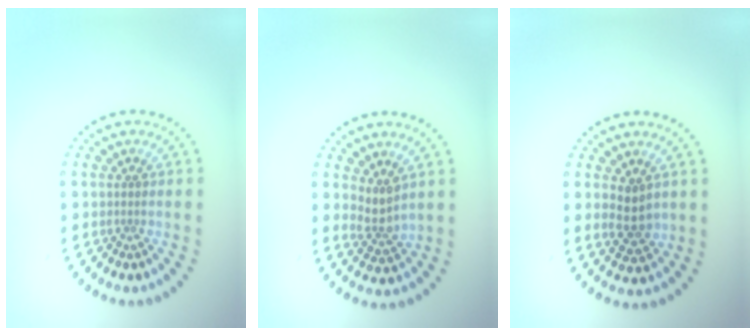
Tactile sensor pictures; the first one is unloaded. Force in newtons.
{"total": 2.3, "press": 1.7, "slide": 1.6}
{"total": 2.6, "press": 2.5, "slide": 0.7}